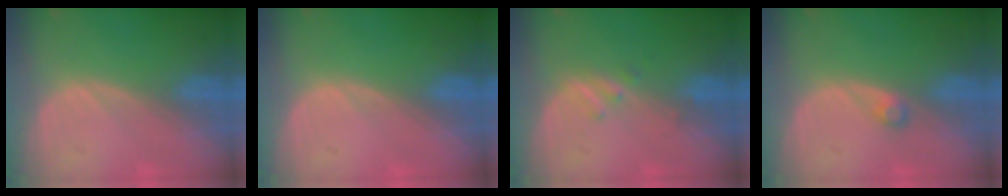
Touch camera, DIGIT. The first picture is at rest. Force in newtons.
{"total": 0.0}
{"total": 1.4, "press": 1.4, "slide": 0.2}
{"total": 1.3, "press": 1.2, "slide": 0.3}